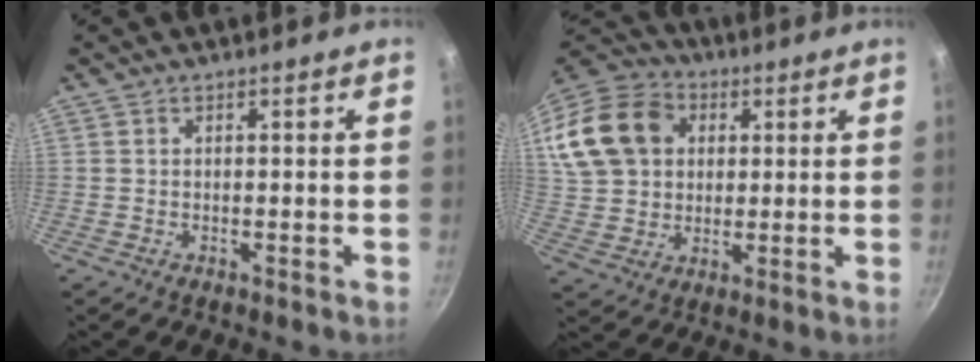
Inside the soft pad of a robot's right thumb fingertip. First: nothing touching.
{"total": 19.3, "force": [5.3, 15.1, 10.8], "torque": [-0.211, 0.025, 0.093]}